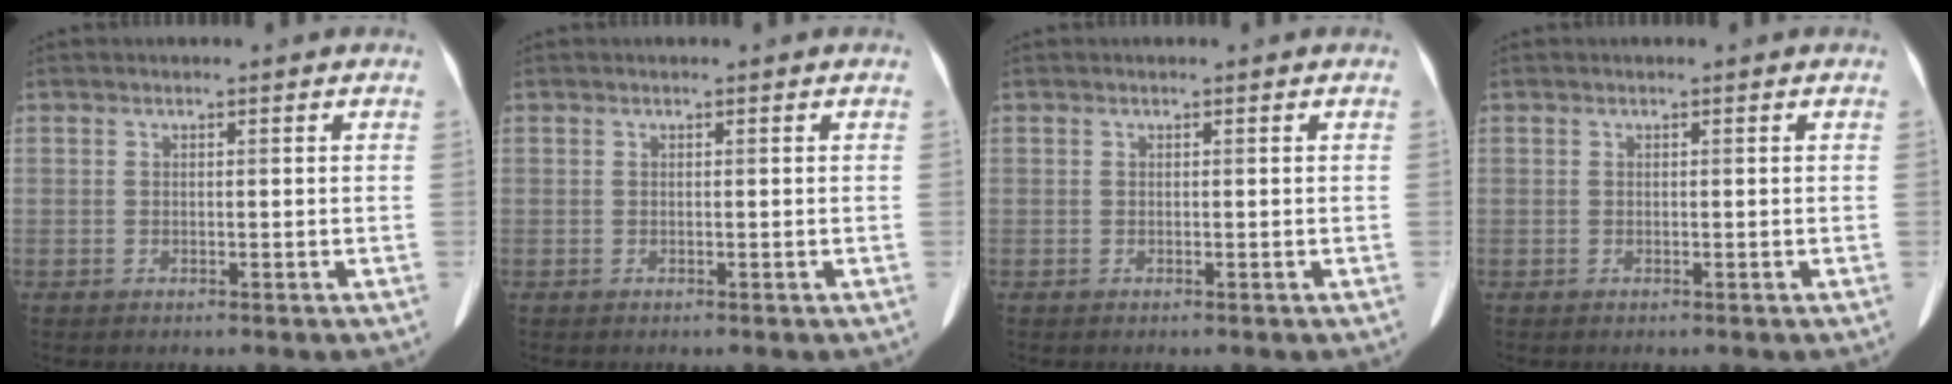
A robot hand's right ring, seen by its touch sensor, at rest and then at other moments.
{"total": 0.0}
{"total": 0.0}
{"total": 0.0}